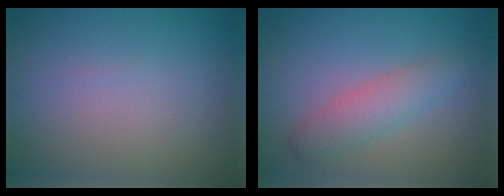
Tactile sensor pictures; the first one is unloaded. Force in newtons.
{"total": 2.9, "press": 2.9, "slide": 0.1}